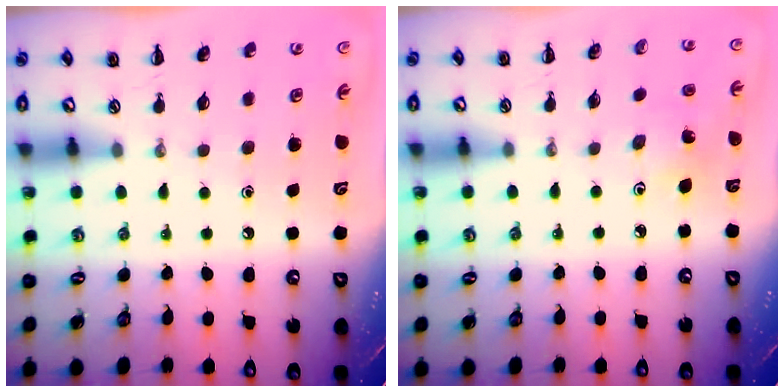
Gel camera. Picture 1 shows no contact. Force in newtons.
{"total": 3.9, "press": 3.7, "slide": 1.3}